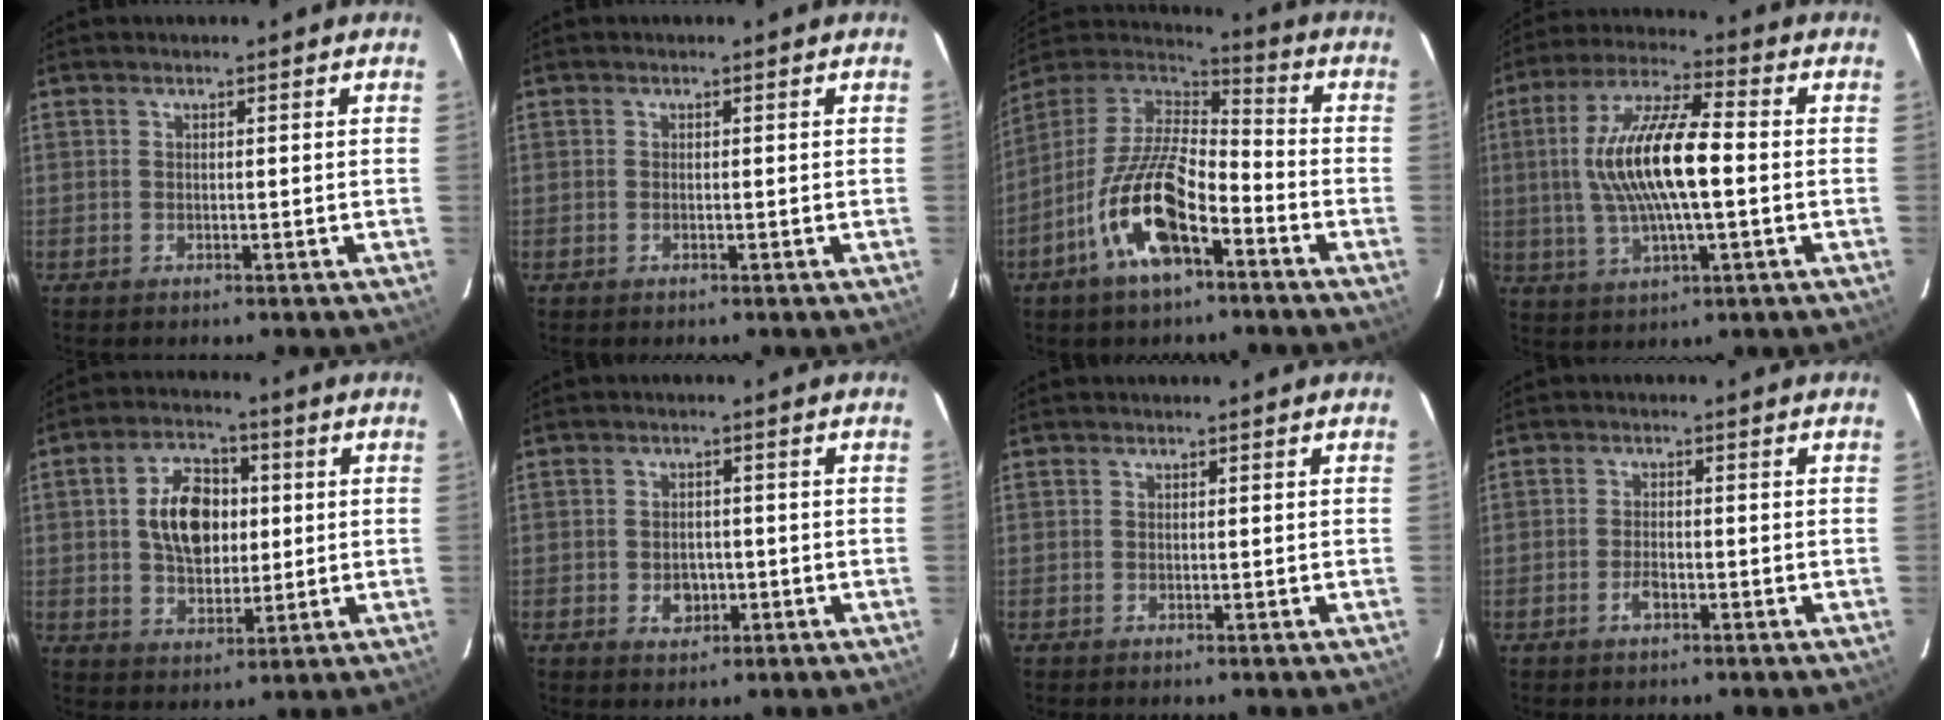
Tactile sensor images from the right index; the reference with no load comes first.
{"total": 0.0}
{"total": 17.3, "force": [-8.4, 6.5, 13.6], "torque": [-0.270, -0.016, -0.163]}
{"total": 15.1, "force": [-0.1, 3.9, 14.6], "torque": [-0.283, 0.012, -0.003]}
{"total": 11.2, "force": [1.3, 7.3, 8.3], "torque": [-0.150, 0.025, 0.029]}
{"total": 4.0, "force": [-1.2, 3.2, 2.0], "torque": [-0.037, 0.002, -0.011]}
{"total": 0.0}
{"total": 2.5, "force": [-1.4, 1.2, 1.7], "torque": [-0.037, 0.001, -0.027]}